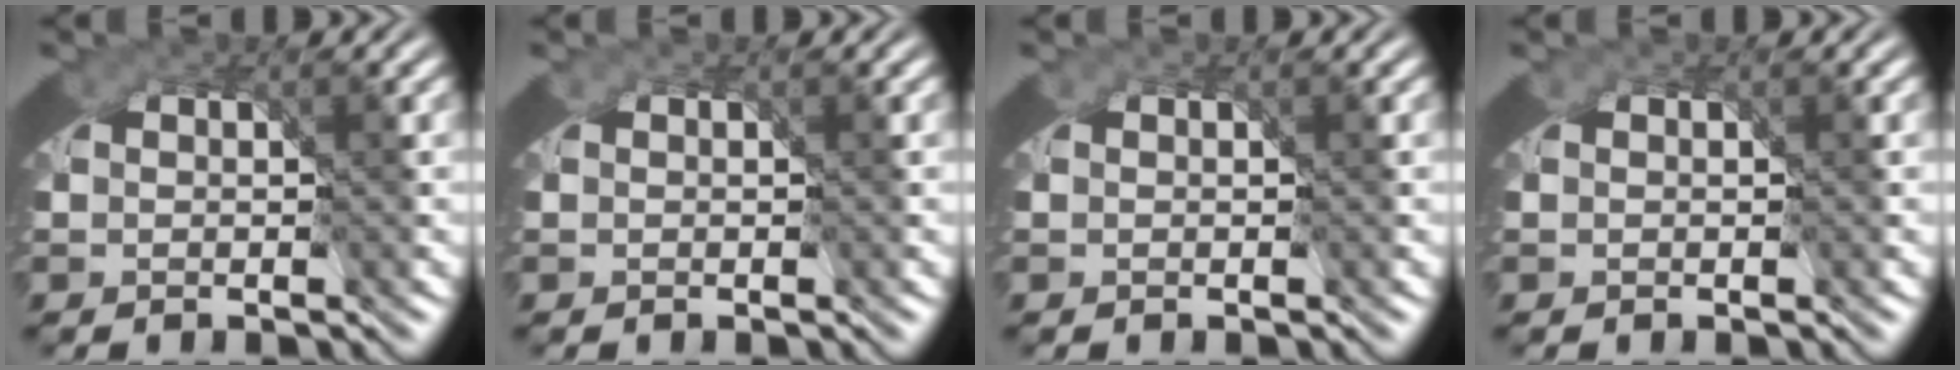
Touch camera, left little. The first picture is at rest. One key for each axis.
{"total": 0.0}
{"total": 0.0}
{"total": 0.0}